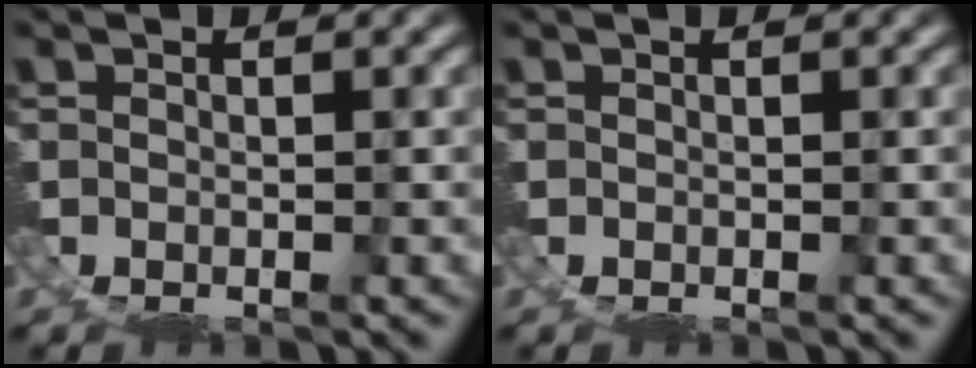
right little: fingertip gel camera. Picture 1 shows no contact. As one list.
[{"total": 0.0}]